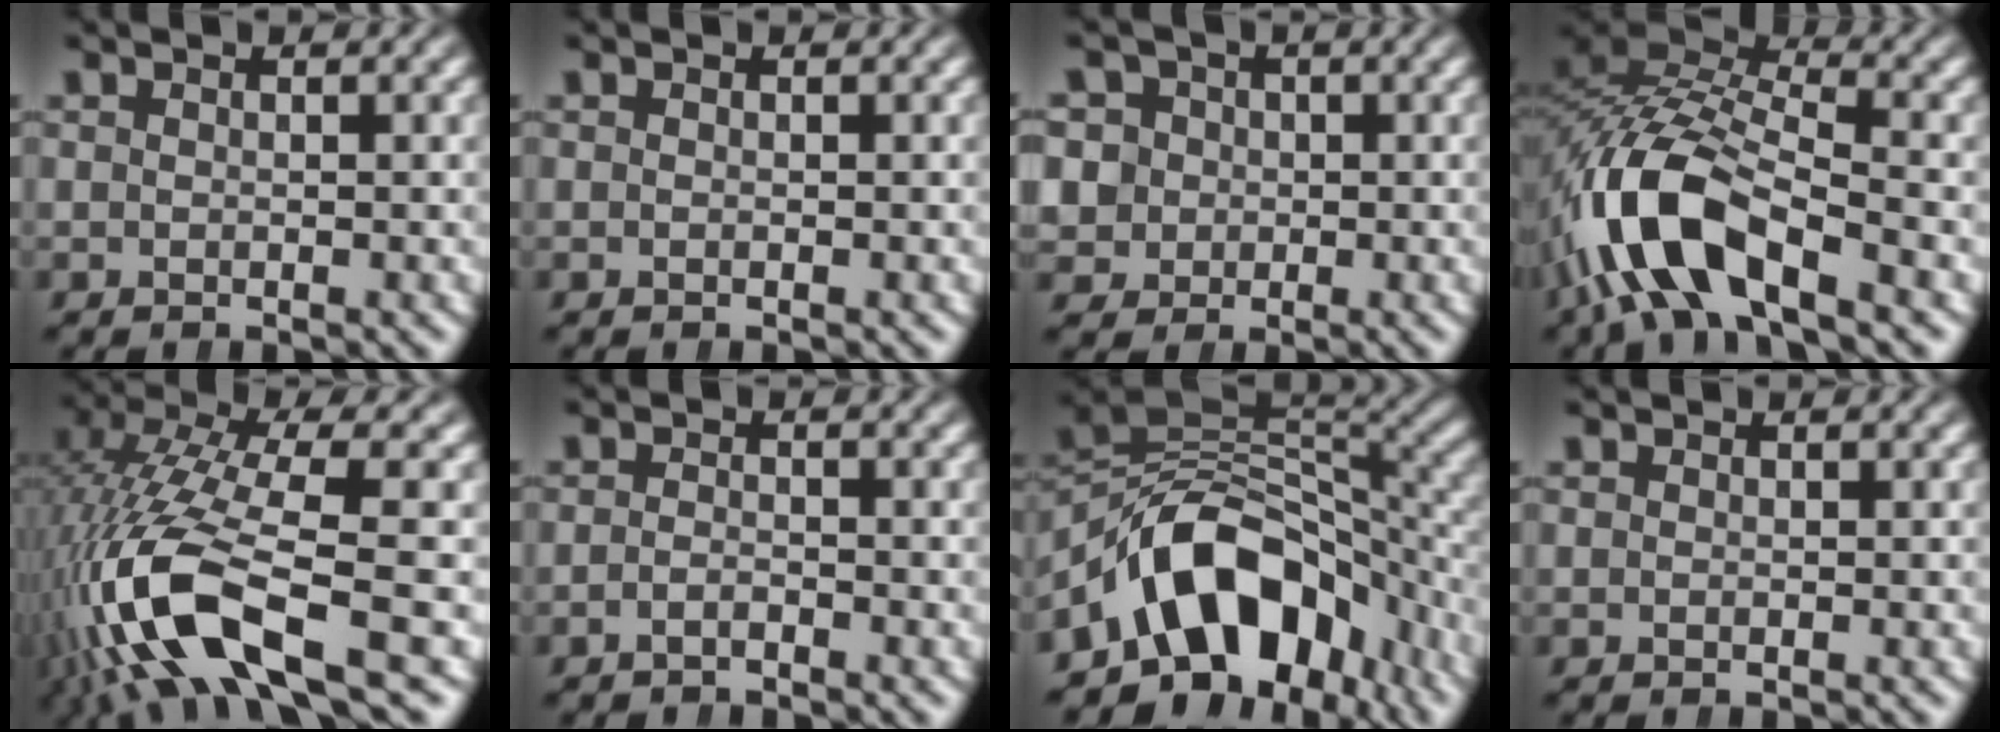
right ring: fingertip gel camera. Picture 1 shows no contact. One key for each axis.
{"total": 0.0}
{"total": 7.8, "fx": 0.1, "fy": 7.2, "fz": 3.0, "tx": -0.069, "ty": -0.021, "tz": 0.005}
{"total": 10.7, "fx": -1.4, "fy": 6.5, "fz": 8.4, "tx": -0.177, "ty": -0.019, "tz": -0.021}
{"total": 10.7, "fx": -2.3, "fy": 5.1, "fz": 9.1, "tx": -0.214, "ty": -0.041, "tz": -0.017}
{"total": 1.3, "fx": -1.2, "fy": -0.1, "fz": 0.3, "tx": 0.001, "ty": 0.000, "tz": -0.024}
{"total": 17.6, "fx": -4.7, "fy": 12.0, "fz": 12.1, "tx": -0.212, "ty": -0.037, "tz": -0.057}
{"total": 0.0}